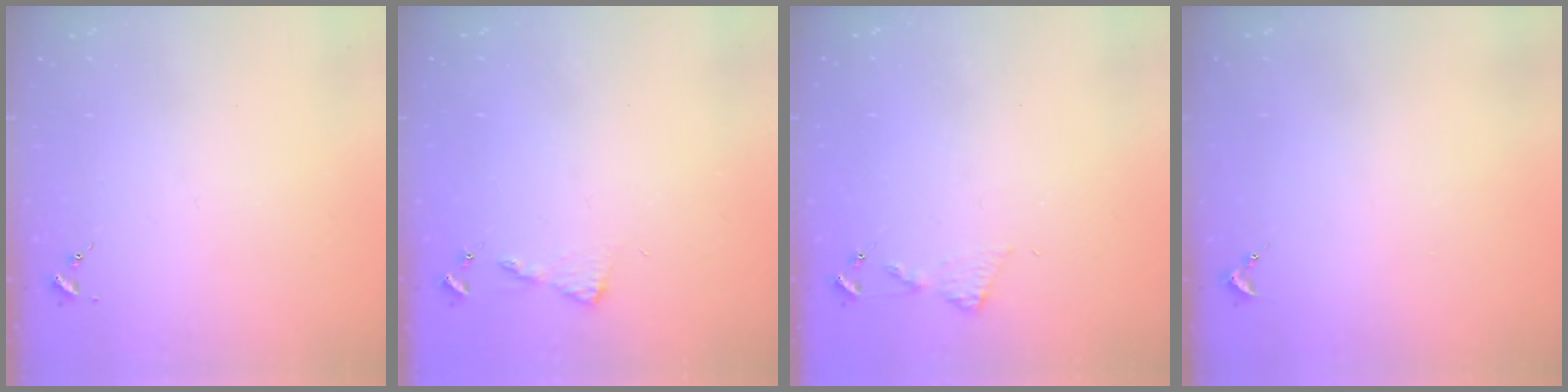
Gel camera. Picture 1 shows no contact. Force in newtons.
{"total": 4.5, "press": 4.4, "slide": 0.5}
{"total": 5.0, "press": 5.0, "slide": 0.6}
{"total": 0.9, "press": 0.9, "slide": 0.0}